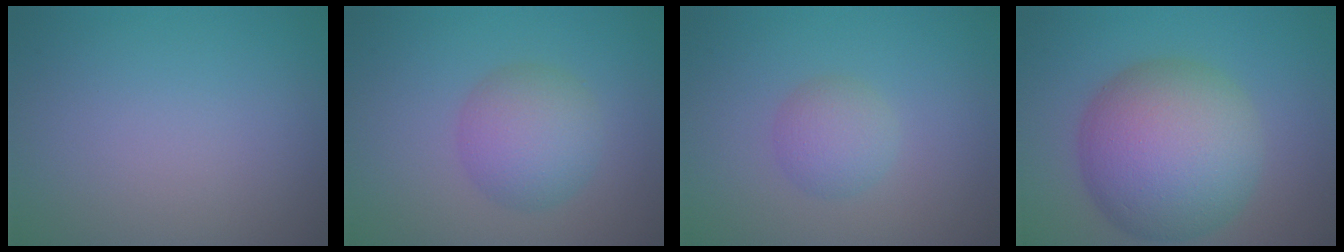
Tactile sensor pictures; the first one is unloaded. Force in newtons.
{"total": 4.6, "press": 4.6, "slide": 0.1}
{"total": 2.4, "press": 2.4, "slide": 0.1}
{"total": 11.3, "press": 11.3, "slide": 0.5}